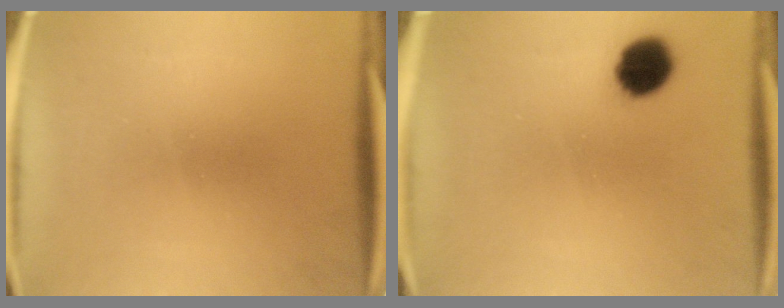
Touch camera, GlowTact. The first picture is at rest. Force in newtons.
{"total": 8.0}